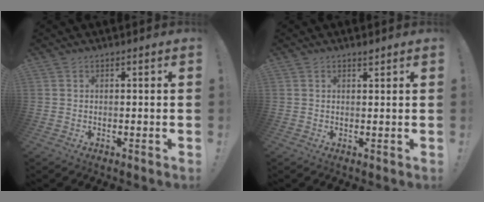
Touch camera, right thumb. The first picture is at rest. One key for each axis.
{"total": 1.1, "fx": 1.0, "fy": 0.0, "fz": 0.5, "tx": 0.006, "ty": -0.009, "tz": 0.014}